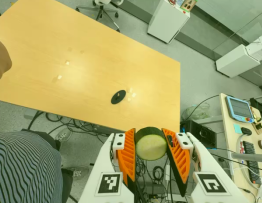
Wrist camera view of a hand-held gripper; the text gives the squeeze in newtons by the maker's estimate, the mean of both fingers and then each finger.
{"total": 11.2, "left": 10.3, "right": 12.1}